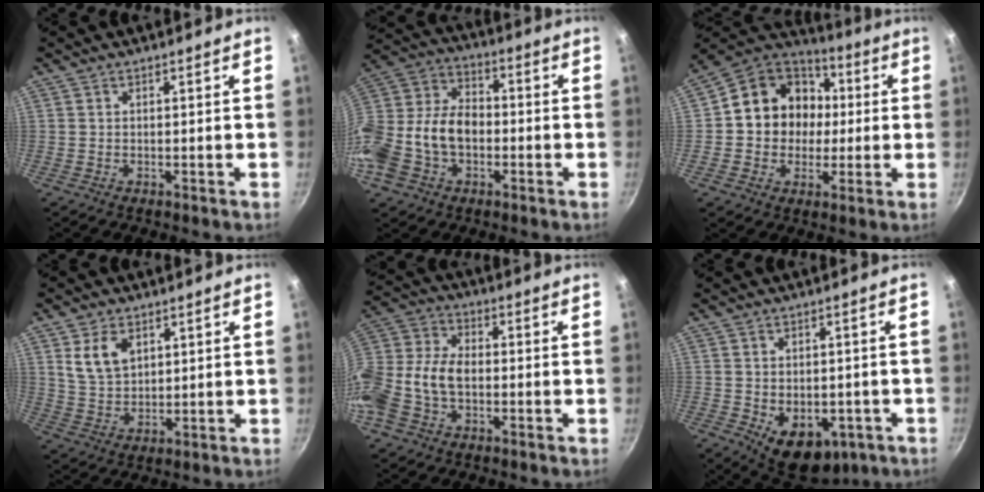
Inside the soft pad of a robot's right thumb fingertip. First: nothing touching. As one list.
[{"total": 19.7, "force": [-3.8, 14.2, 13.1], "torque": [-0.260, 0.057, -0.077]}, {"total": 15.8, "force": [1.1, 13.8, 7.5], "torque": [-0.087, 0.028, 0.005]}, {"total": 7.3, "force": [3.0, 4.8, 4.5], "torque": [-0.067, -0.015, 0.065]}, {"total": 15.0, "force": [-2.9, 10.2, 10.7], "torque": [-0.214, 0.038, -0.069]}, {"total": 11.1, "force": [-3.4, 7.3, 7.7], "torque": [-0.071, -0.005, -0.028]}]